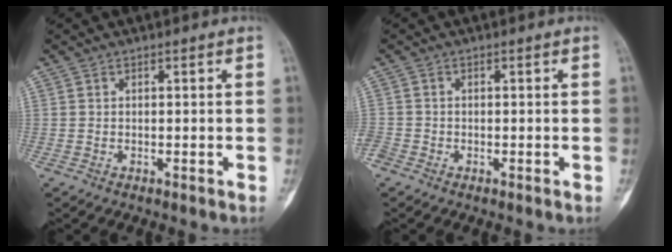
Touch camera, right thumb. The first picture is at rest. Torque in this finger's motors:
{"motor_torque": [0.69, 0.84, 2.50, -0.27, 0.91]}